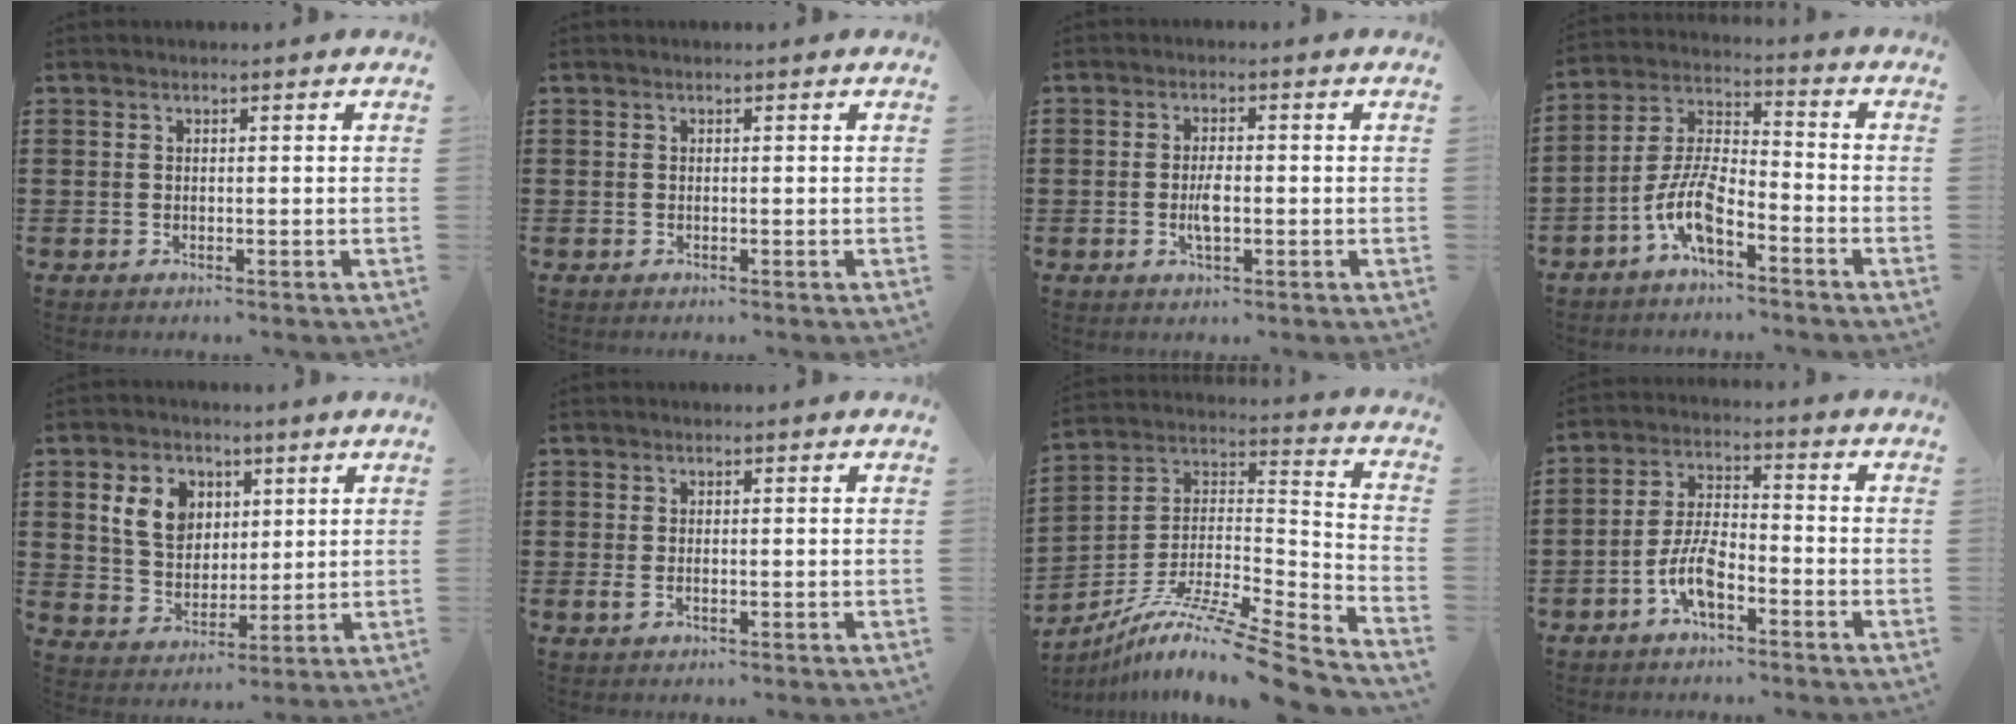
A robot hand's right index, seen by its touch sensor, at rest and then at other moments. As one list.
[{"total": 0.0}, {"total": 3.5, "force": [-0.6, 1.3, 3.2], "torque": [-0.066, -0.001, -0.014]}, {"total": 8.4, "force": [-5.1, 3.1, 5.9], "torque": [-0.139, -0.003, -0.100]}, {"total": 7.8, "force": [3.0, 6.0, 3.9], "torque": [-0.094, 0.017, 0.055]}, {"total": 1.3, "force": [-0.2, 0.5, 1.1], "torque": [-0.030, -0.002, -0.006]}, {"total": 10.4, "force": [-7.9, 0.7, 6.7], "torque": [-0.116, -0.002, -0.151]}, {"total": 6.8, "force": [-3.5, 2.7, 5.1], "torque": [-0.119, 0.003, -0.071]}]